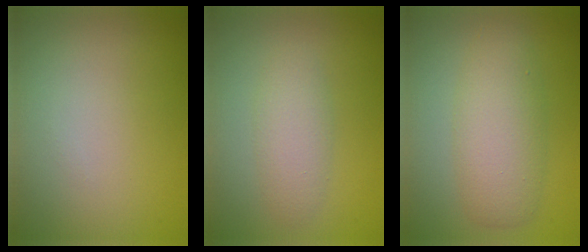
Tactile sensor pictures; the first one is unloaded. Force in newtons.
{"total": 2.7, "press": 2.7, "slide": 0.1}
{"total": 4.8, "press": 4.8, "slide": 0.1}